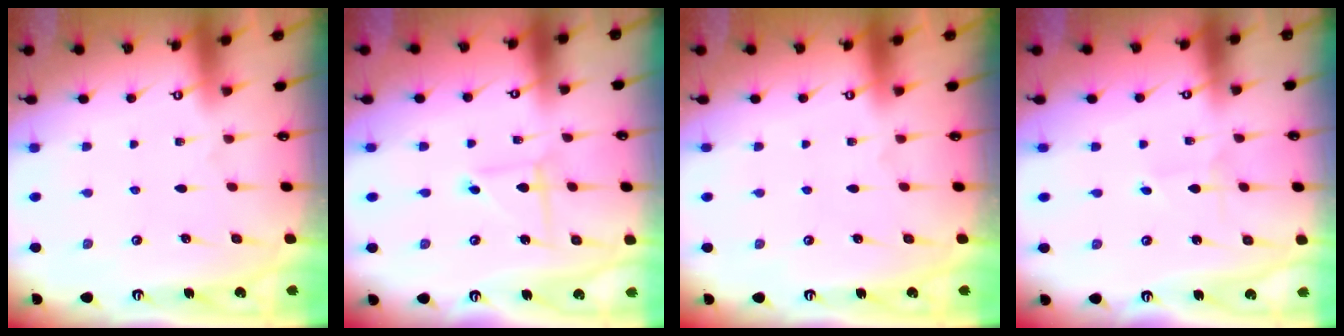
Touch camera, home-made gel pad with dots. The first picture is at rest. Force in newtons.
{"total": 2.2, "press": 2.2, "slide": 0.3}
{"total": 0.0}
{"total": 0.6, "press": 0.6, "slide": 0.1}